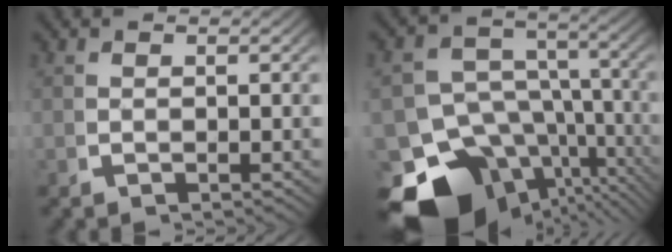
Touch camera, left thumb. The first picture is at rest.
{"total": 19.5, "force": [-7.7, 13.9, 11.4], "torque": [-0.203, -0.093, -0.090]}